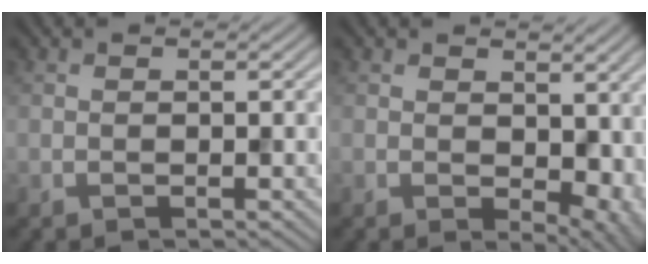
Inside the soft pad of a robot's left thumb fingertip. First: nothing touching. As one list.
[{"total": 5.6, "force": [0.6, 3.7, 4.2], "torque": [-0.063, -0.019, 0.019]}]